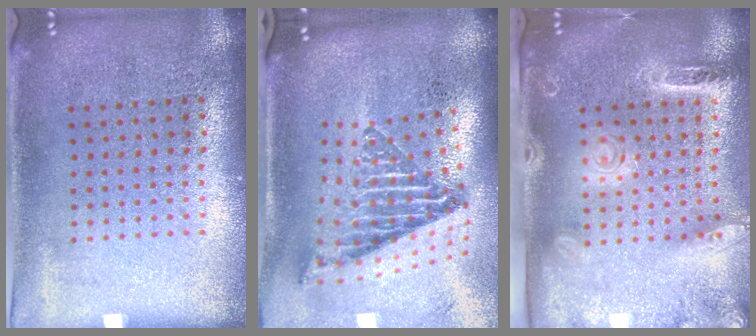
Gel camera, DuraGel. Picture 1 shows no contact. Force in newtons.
{"total": 2.3, "press": 1.5, "slide": 1.7}
{"total": 2.5, "press": 2.0, "slide": 1.5}